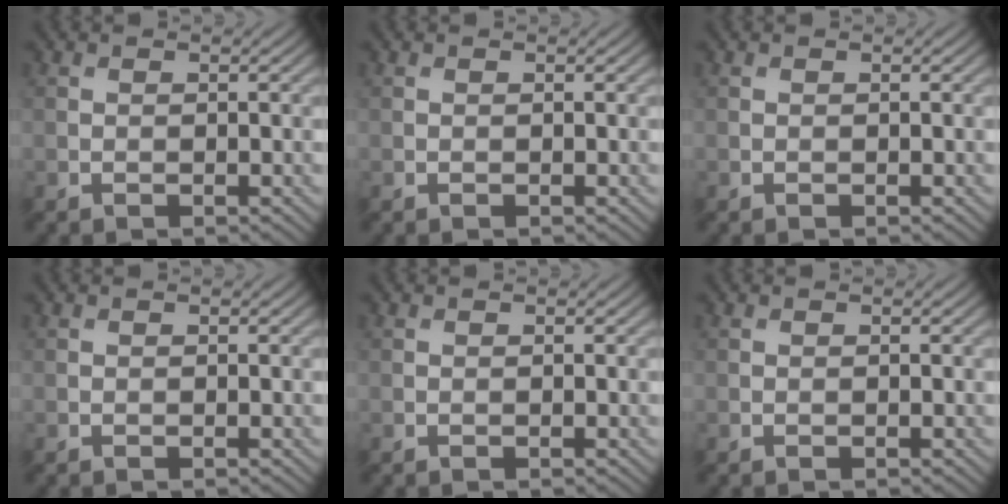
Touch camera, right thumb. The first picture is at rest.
{"total": 0.0}
{"total": 0.0}
{"total": 0.0}
{"total": 0.0}
{"total": 0.0}